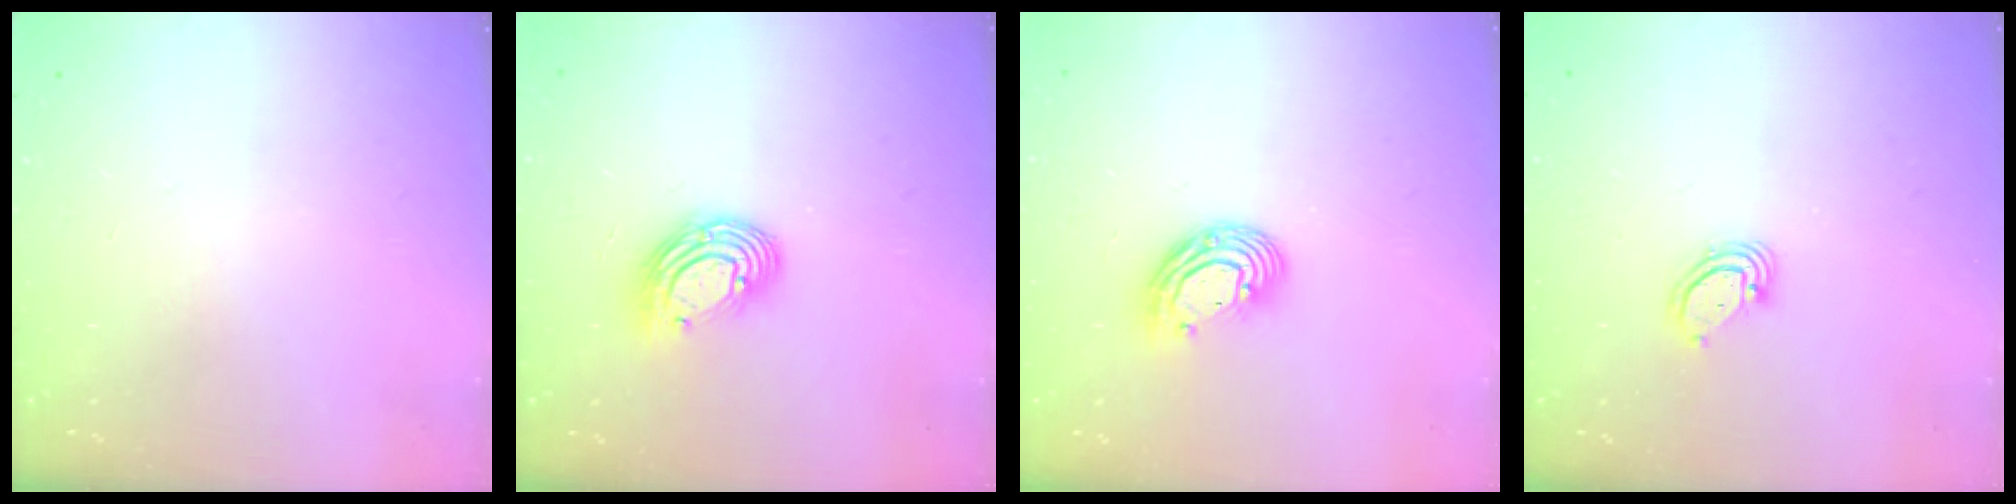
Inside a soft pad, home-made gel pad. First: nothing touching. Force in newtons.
{"total": 10.3, "press": 10.3, "slide": 1.0}
{"total": 9.5, "press": 9.5, "slide": 0.6}
{"total": 3.1, "press": 3.1, "slide": 0.2}